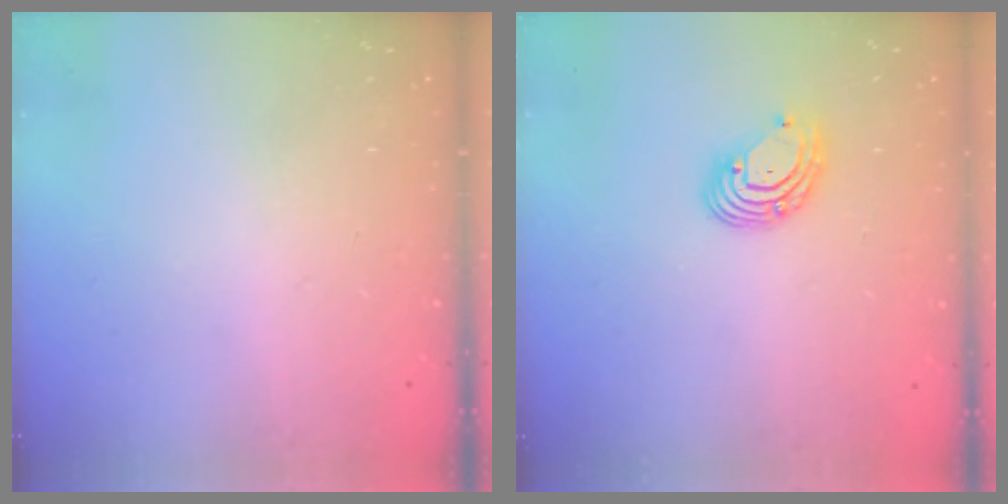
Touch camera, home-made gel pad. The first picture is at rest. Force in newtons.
{"total": 6.5, "press": 6.4, "slide": 0.8}